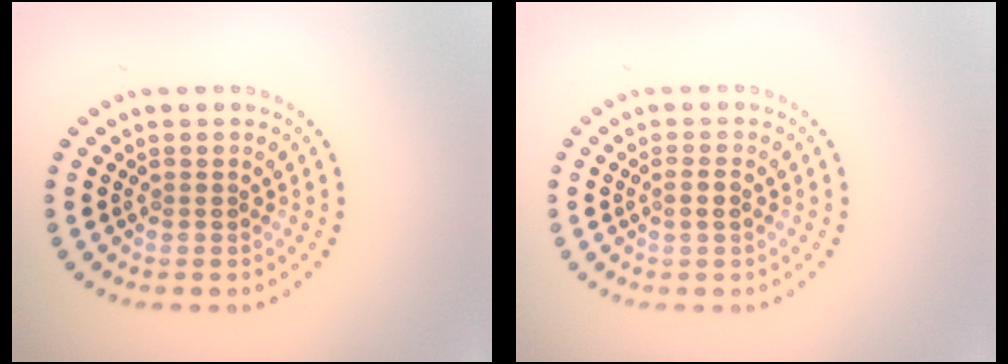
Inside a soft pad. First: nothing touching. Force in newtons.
{"total": 1.2, "press": 1.1, "slide": 0.5}